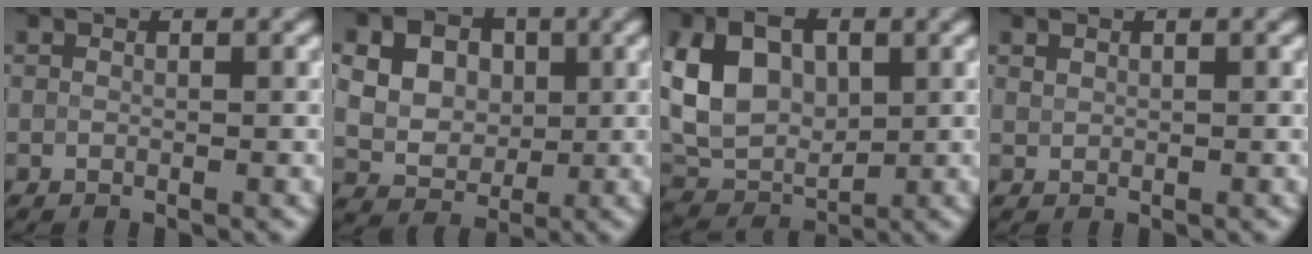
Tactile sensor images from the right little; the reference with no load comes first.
{"total": 9.2, "force": [3.1, 7.3, 4.8], "torque": [-0.093, 0.037, 0.049]}
{"total": 7.6, "force": [1.5, 5.2, 5.3], "torque": [-0.099, 0.007, 0.021]}
{"total": 0.6, "force": [0.4, 0.4, 0.2], "torque": [-0.002, 0.000, 0.005]}